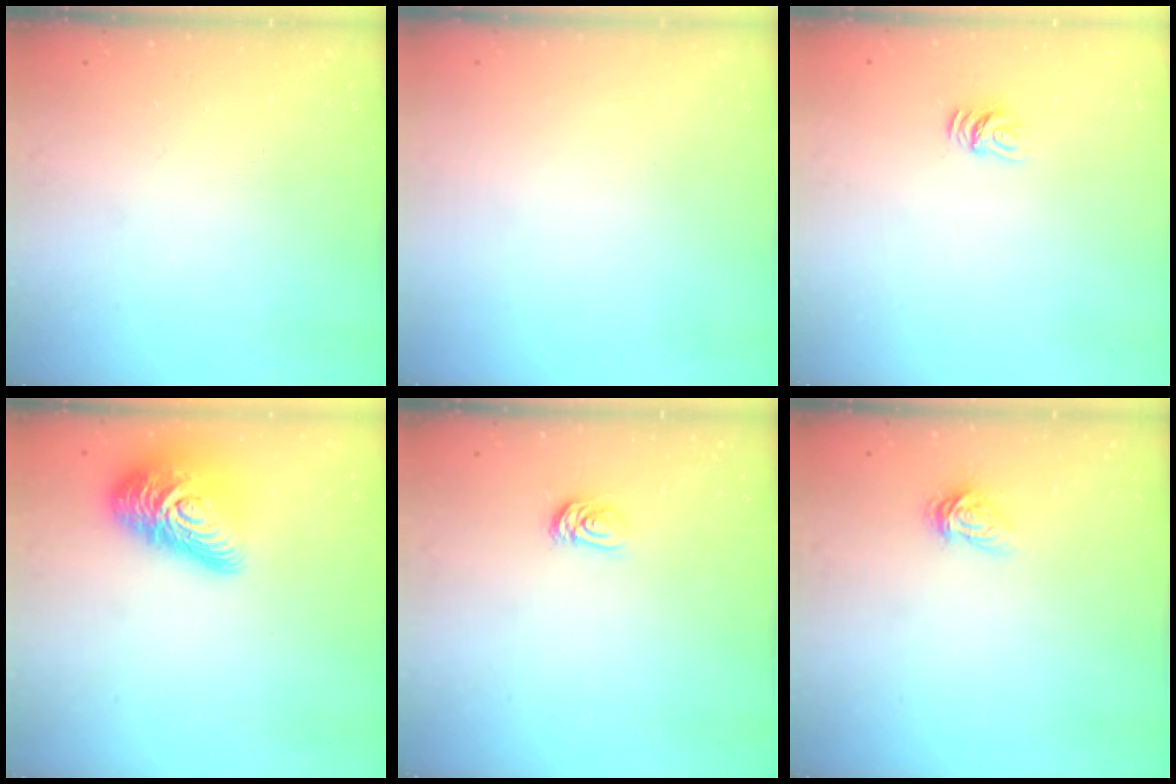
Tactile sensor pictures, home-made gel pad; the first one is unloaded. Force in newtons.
{"total": 0.0}
{"total": 6.1, "press": 6.1, "slide": 0.3}
{"total": 19.8, "press": 19.7, "slide": 1.1}
{"total": 3.6, "press": 3.6, "slide": 0.5}
{"total": 3.5, "press": 3.5, "slide": 0.3}